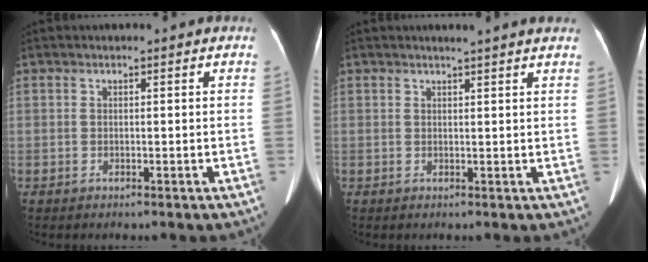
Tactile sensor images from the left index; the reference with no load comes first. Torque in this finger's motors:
{"motor_torque": [0.14, -0.30, 0.01, 0.03]}